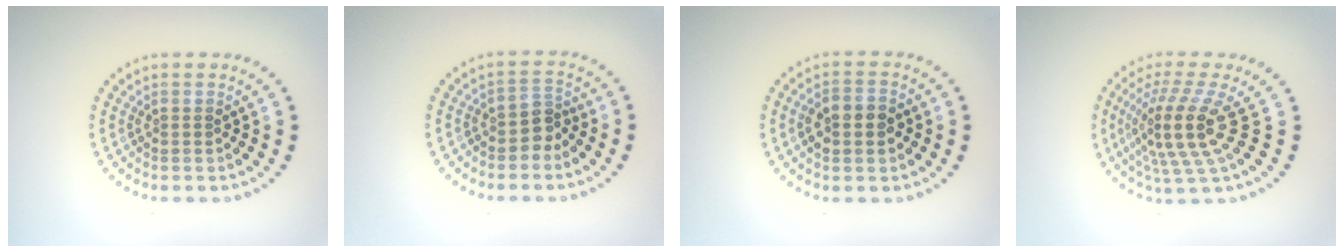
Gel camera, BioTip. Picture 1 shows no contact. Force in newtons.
{"total": 1.9, "press": 1.5, "slide": 1.2}
{"total": 3.2, "press": 3.2, "slide": 0.5}
{"total": 5.2, "press": 3.9, "slide": 3.6}